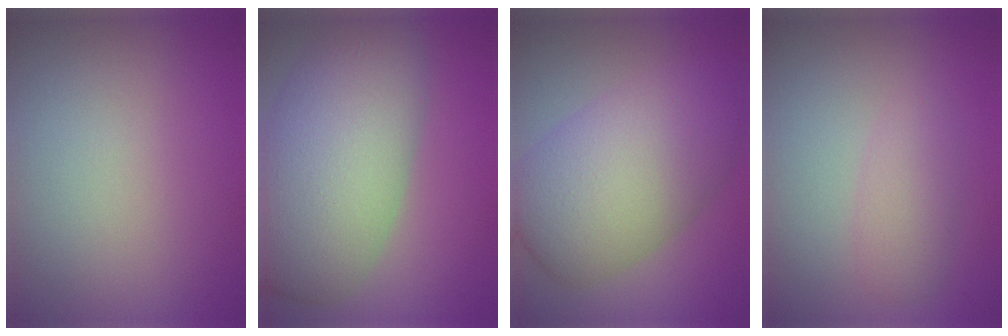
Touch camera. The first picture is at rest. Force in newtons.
{"total": 10.3, "press": 10.3, "slide": 0.5}
{"total": 9.8, "press": 9.8, "slide": 0.1}
{"total": 2.2, "press": 2.2, "slide": 0.0}